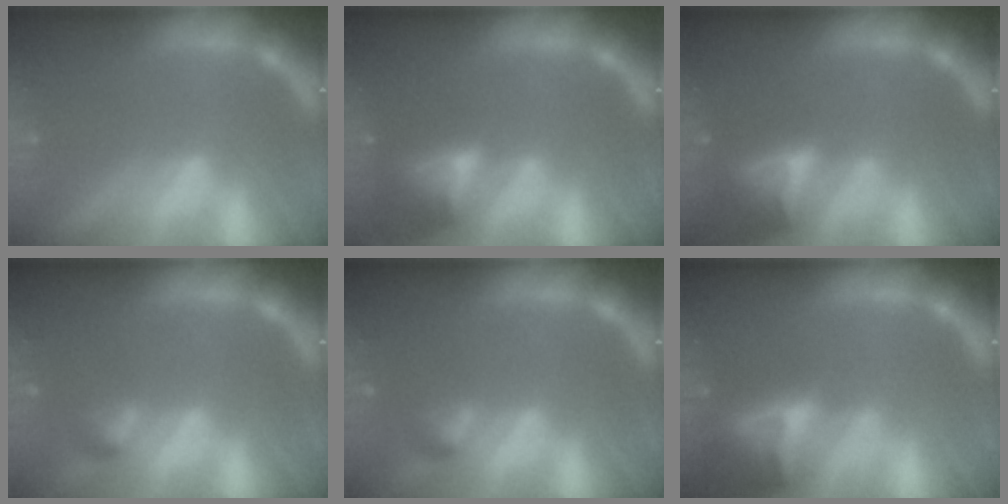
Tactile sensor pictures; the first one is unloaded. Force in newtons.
{"total": 4.9}
{"total": 6.0}
{"total": 1.4}
{"total": 1.4}
{"total": 8.0}